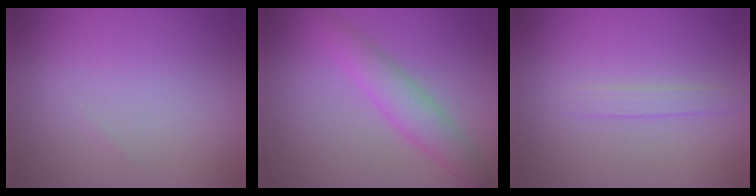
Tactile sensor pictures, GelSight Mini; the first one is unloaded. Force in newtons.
{"total": 2.6, "press": 2.6, "slide": 0.0}
{"total": 1.1, "press": 1.0, "slide": 0.1}